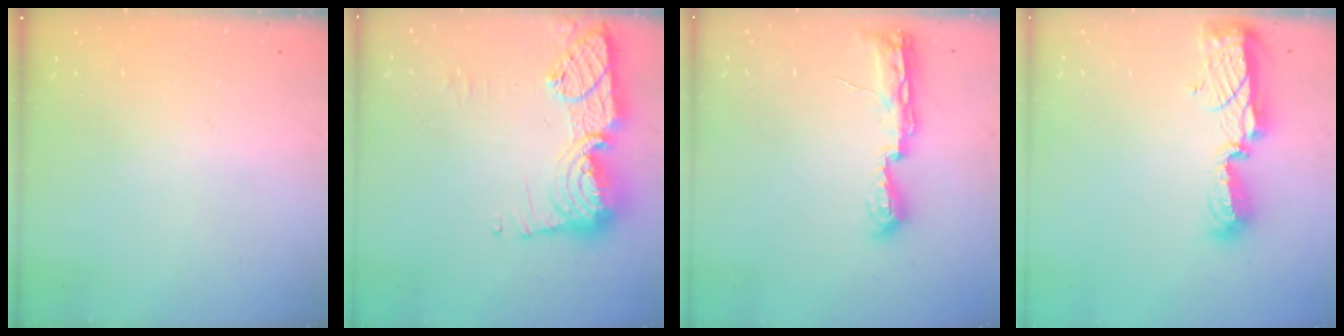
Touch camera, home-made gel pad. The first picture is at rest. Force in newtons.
{"total": 16.5, "press": 16.4, "slide": 1.2}
{"total": 10.6, "press": 9.1, "slide": 5.5}
{"total": 8.7, "press": 8.6, "slide": 0.8}